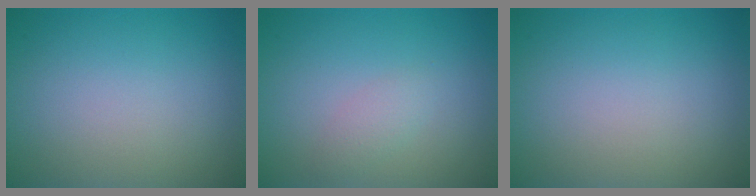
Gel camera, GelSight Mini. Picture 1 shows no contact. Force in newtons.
{"total": 1.2, "press": 1.2, "slide": 0.1}
{"total": 0.0}